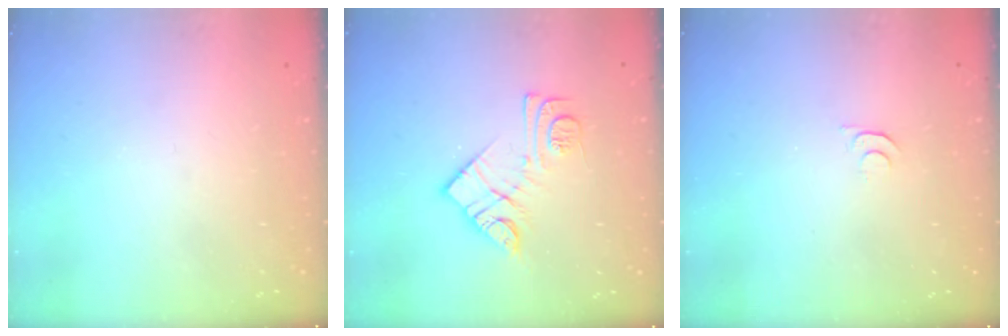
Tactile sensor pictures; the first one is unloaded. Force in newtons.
{"total": 11.8, "press": 11.8, "slide": 0.6}
{"total": 5.3, "press": 5.3, "slide": 0.5}